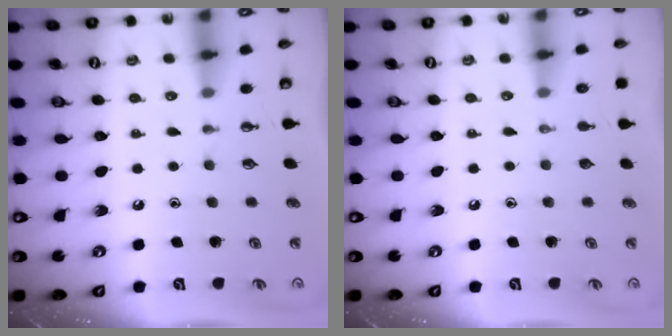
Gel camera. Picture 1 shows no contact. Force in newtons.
{"total": 0.0}